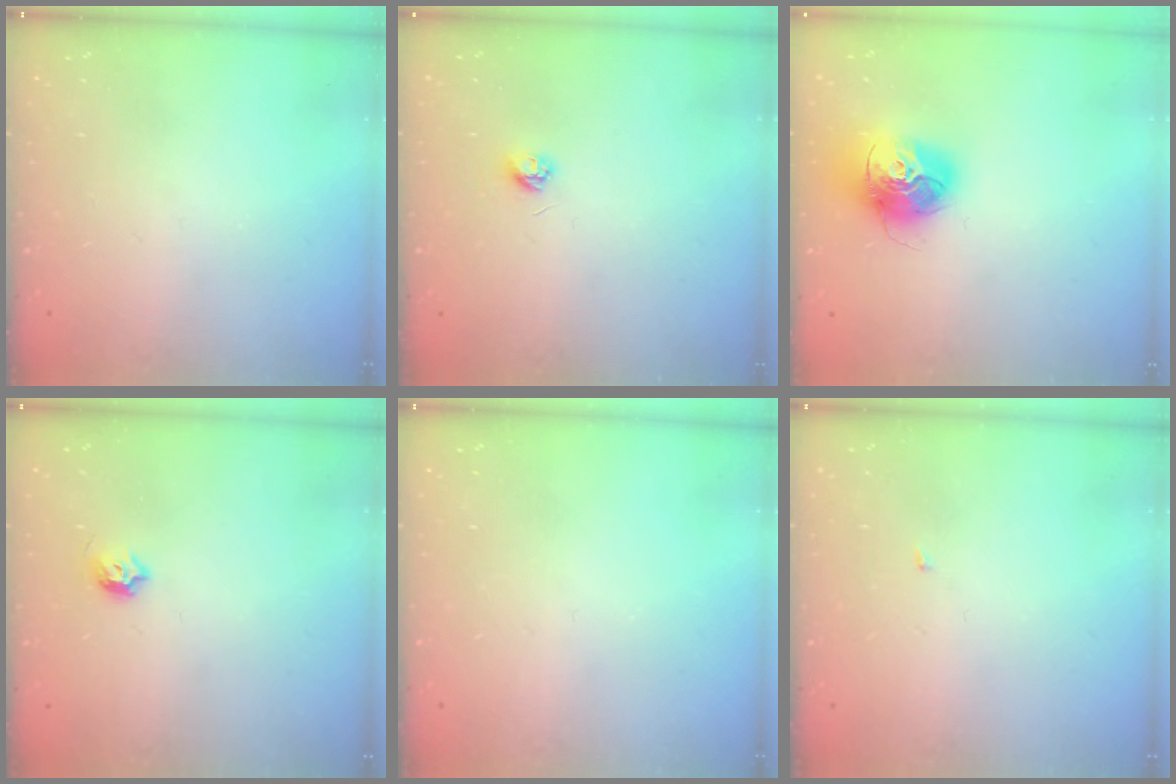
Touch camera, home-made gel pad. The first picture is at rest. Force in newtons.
{"total": 3.2, "press": 3.2, "slide": 0.4}
{"total": 15.7, "press": 15.6, "slide": 1.6}
{"total": 4.7, "press": 4.6, "slide": 1.2}
{"total": 0.0}
{"total": 1.8, "press": 1.8, "slide": 0.2}